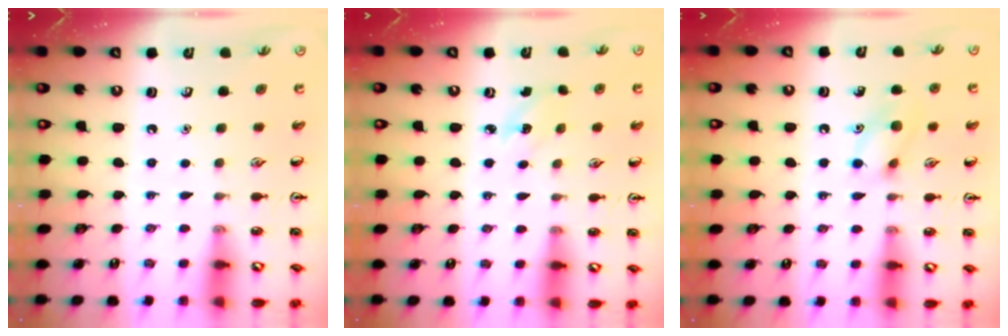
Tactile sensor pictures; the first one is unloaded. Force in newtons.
{"total": 2.5, "press": 2.4, "slide": 0.9}
{"total": 9.5, "press": 9.4, "slide": 1.5}